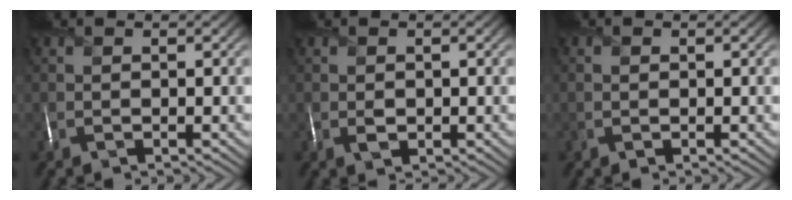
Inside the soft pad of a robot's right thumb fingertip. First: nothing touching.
{"total": 1.2, "force": [0.1, 0.9, 0.8], "torque": [-0.017, -0.001, 0.003]}
{"total": 0.5, "force": [0.0, 0.5, 0.3], "torque": [-0.009, -0.004, 0.000]}